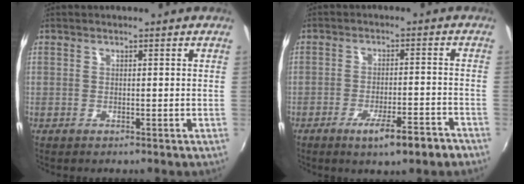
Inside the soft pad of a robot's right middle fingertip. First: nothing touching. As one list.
[{"total": 7.6, "force": [-5.0, 1.2, 5.6], "torque": [-0.098, -0.012, -0.069]}]